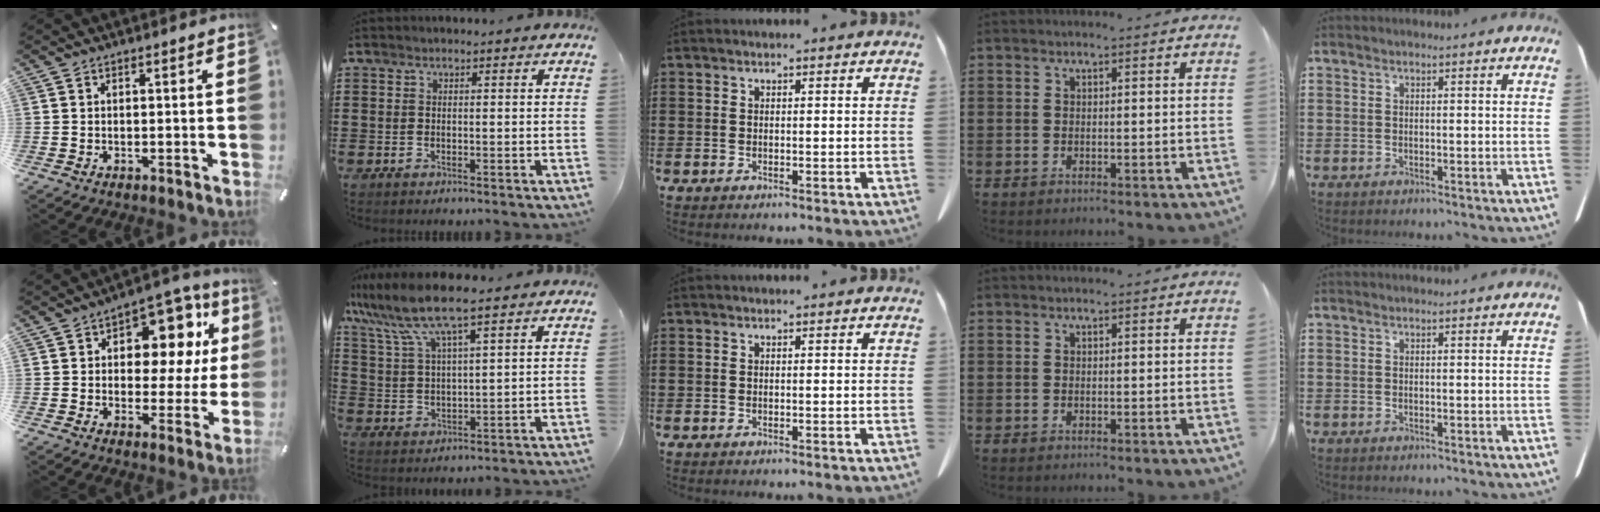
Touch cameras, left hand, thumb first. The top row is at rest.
{"thumb": {"total": 13.3, "force": [6.0, 8.4, 8.4], "torque": [-0.106, -0.047, 0.104]}, "index": {"total": 9.2, "force": [7.1, 0.9, 5.8], "torque": [-0.134, -0.023, 0.124]}}